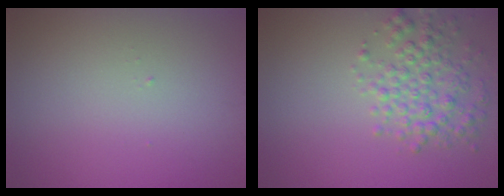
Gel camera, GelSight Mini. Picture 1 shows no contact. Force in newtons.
{"total": 3.7, "press": 3.7, "slide": 0.1}